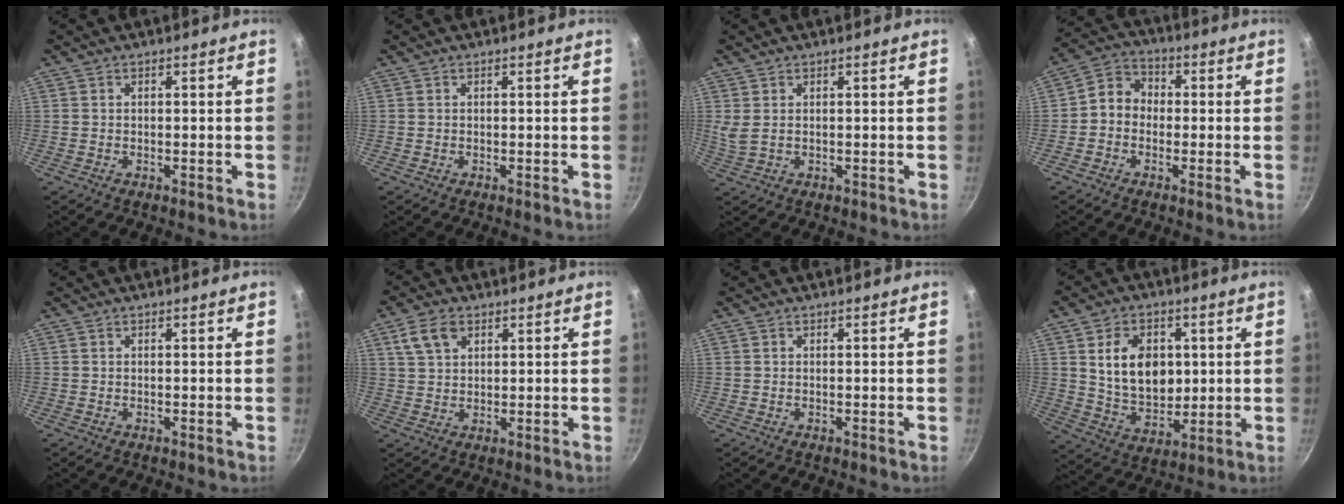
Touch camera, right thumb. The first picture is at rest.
{"total": 0.0}
{"total": 2.5, "force": [0.8, 1.3, 2.0], "torque": [-0.039, -0.002, 0.023]}
{"total": 6.7, "force": [-0.7, 5.7, 3.4], "torque": [-0.032, 0.022, -0.034]}
{"total": 0.0}
{"total": 5.8, "force": [2.8, 3.8, 3.4], "torque": [-0.053, 0.000, 0.054]}
{"total": 0.0}
{"total": 13.7, "force": [2.6, 9.9, 9.1], "torque": [-0.122, -0.016, 0.055]}